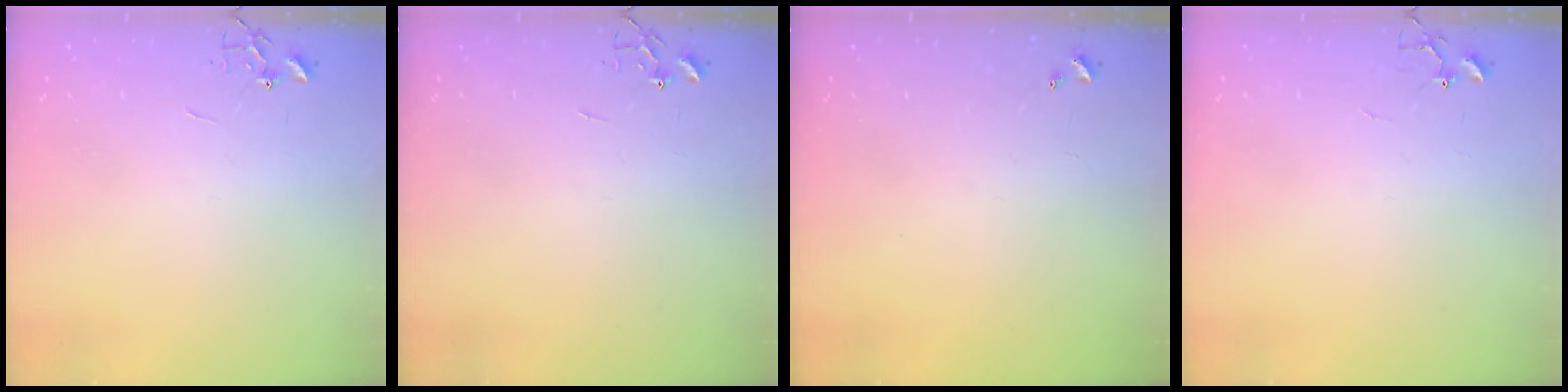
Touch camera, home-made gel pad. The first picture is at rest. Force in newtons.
{"total": 0.0}
{"total": 0.0}
{"total": 3.8, "press": 3.7, "slide": 0.3}